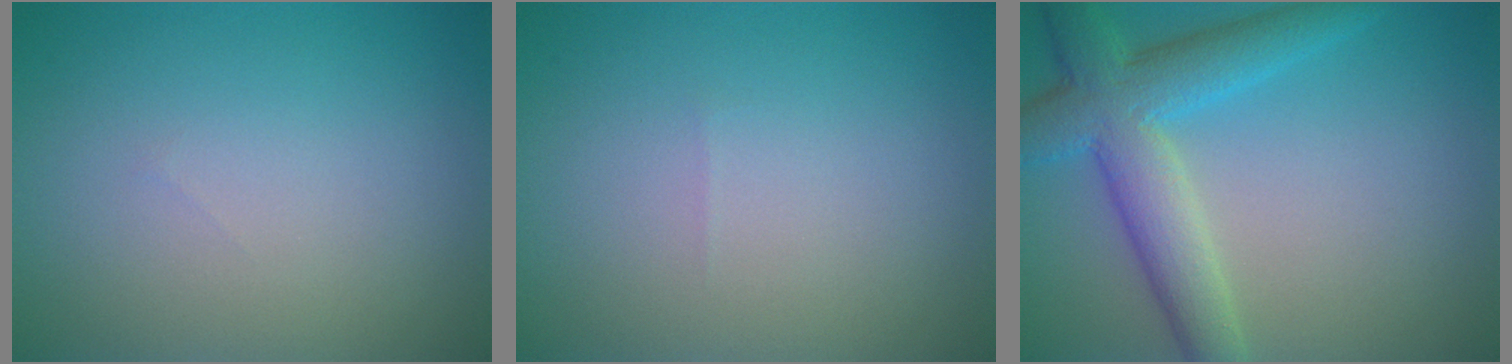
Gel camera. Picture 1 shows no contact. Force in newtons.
{"total": 0.0}
{"total": 5.4, "press": 5.4, "slide": 0.4}